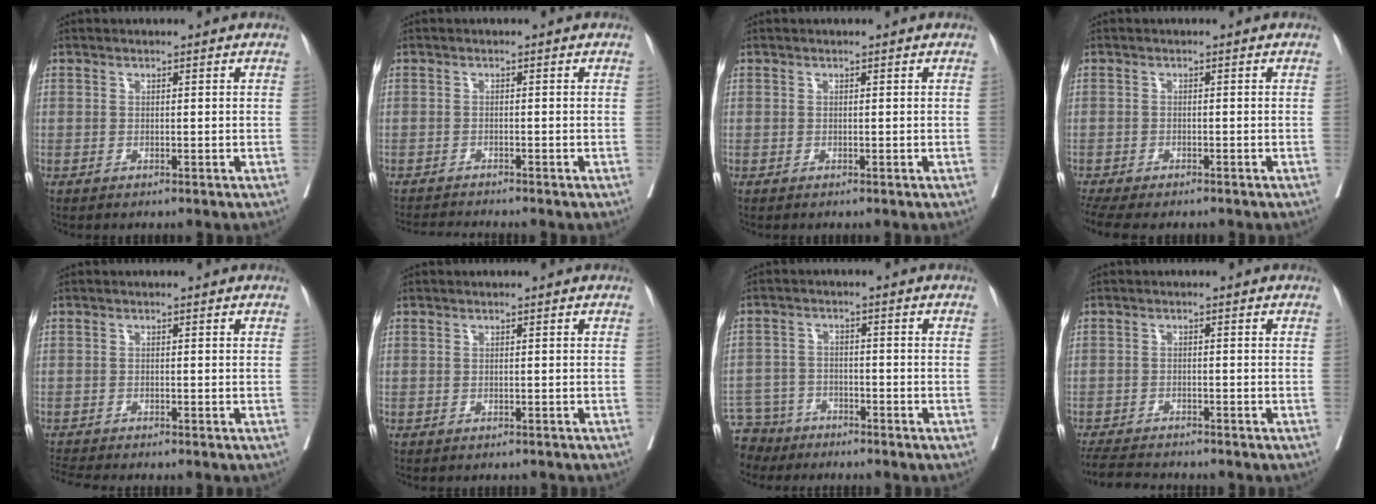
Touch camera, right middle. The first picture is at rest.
{"total": 3.0, "force": [-2.8, -0.9, 0.4], "torque": [-0.003, -0.015, -0.048]}
{"total": 0.0}
{"total": 8.5, "force": [-6.9, 2.7, 4.3], "torque": [-0.084, -0.005, -0.101]}
{"total": 3.1, "force": [-2.9, -0.6, 0.8], "torque": [-0.014, -0.014, -0.053]}
{"total": 0.8, "force": [-0.7, 0.3, 0.0], "torque": [-0.003, 0.001, -0.013]}
{"total": 6.9, "force": [-6.1, 3.2, 0.0], "torque": [-0.005, -0.006, -0.111]}
{"total": 6.4, "force": [-6.0, 0.9, 2.1], "torque": [-0.029, -0.015, -0.099]}